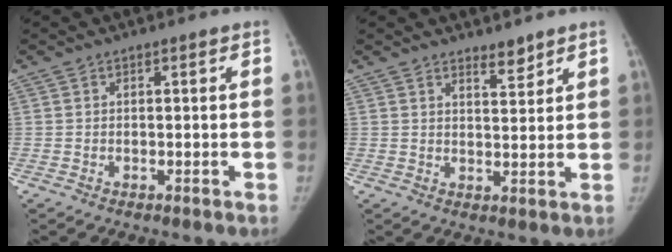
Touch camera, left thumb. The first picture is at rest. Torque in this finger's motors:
{"motor_torque": [-0.07, 0.04, 0.00, 0.35, 0.00]}